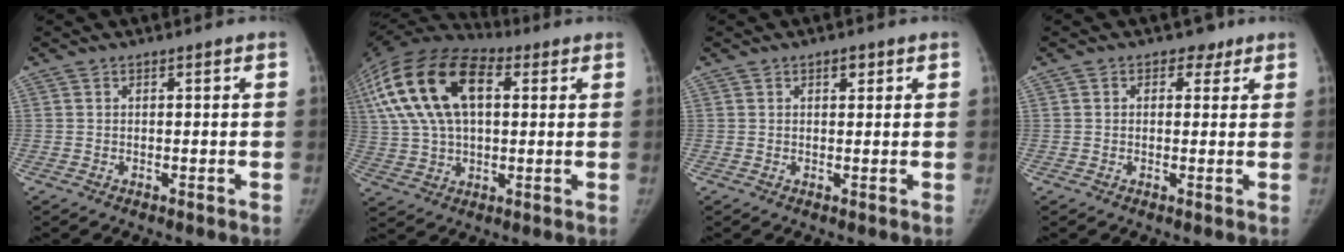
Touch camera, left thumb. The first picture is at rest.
{"total": 22.3, "force": [6.3, 12.4, 17.5], "torque": [-0.348, 0.025, 0.105]}
{"total": 1.8, "force": [1.0, 1.0, 1.1], "torque": [-0.007, -0.002, 0.013]}
{"total": 2.8, "force": [1.4, 2.3, 0.9], "torque": [0.005, -0.003, 0.013]}